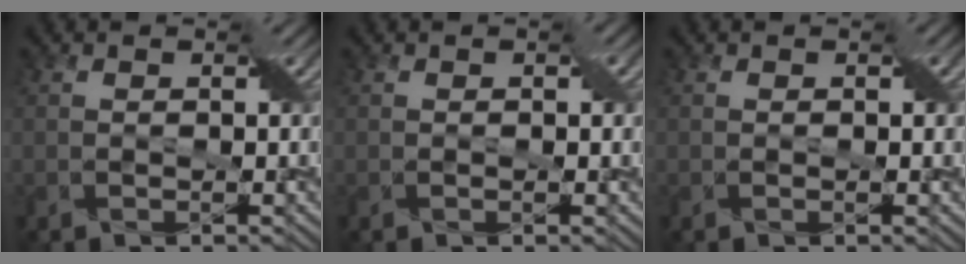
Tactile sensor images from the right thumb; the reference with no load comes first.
{"total": 0.9, "force": [0.1, 0.5, 0.8], "torque": [-0.010, 0.000, 0.002]}
{"total": 0.6, "force": [0.0, 0.4, 0.5], "torque": [-0.005, -0.001, 0.001]}